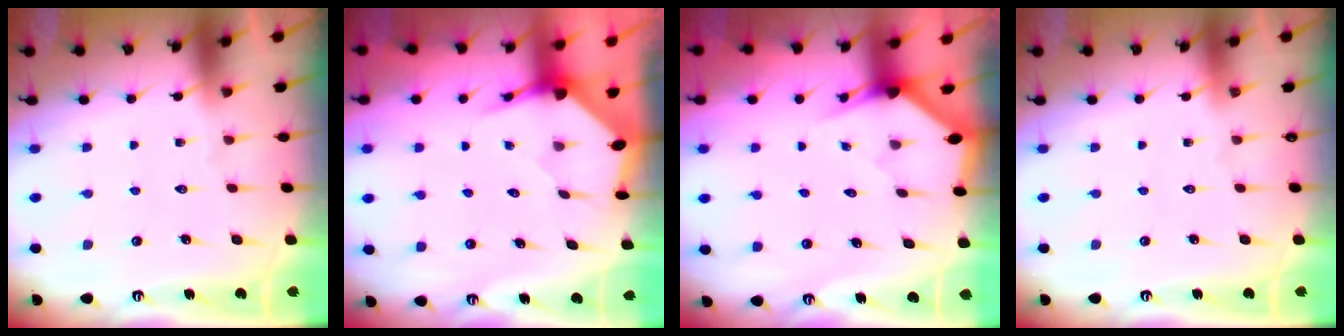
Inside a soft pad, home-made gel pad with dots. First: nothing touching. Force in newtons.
{"total": 3.7, "press": 3.6, "slide": 0.5}
{"total": 2.4, "press": 2.4, "slide": 0.2}
{"total": 0.0}